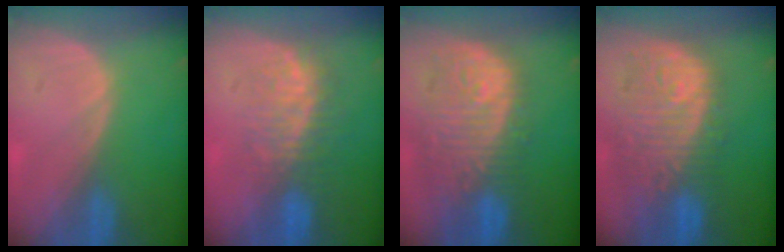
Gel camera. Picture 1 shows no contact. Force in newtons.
{"total": 7.5, "press": 7.0, "slide": 2.8}
{"total": 12.1, "press": 10.8, "slide": 5.5}
{"total": 11.9, "press": 10.7, "slide": 5.3}